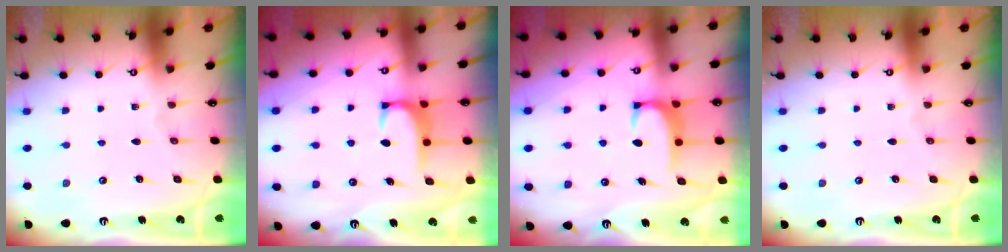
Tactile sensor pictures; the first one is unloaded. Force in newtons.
{"total": 2.1, "press": 2.0, "slide": 0.5}
{"total": 2.0, "press": 1.9, "slide": 0.6}
{"total": 0.0}